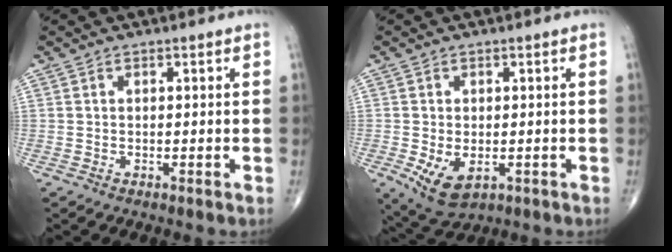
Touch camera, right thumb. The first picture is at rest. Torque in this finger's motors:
{"motor_torque": [-0.32, 0.26, -0.17, -0.12, 0.07]}